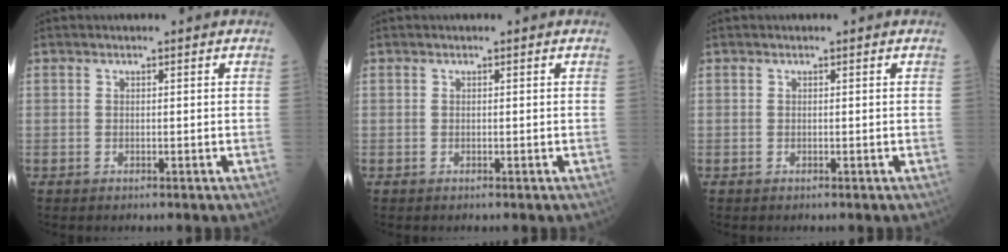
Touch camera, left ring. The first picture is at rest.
{"total": 0.0}
{"total": 0.0}